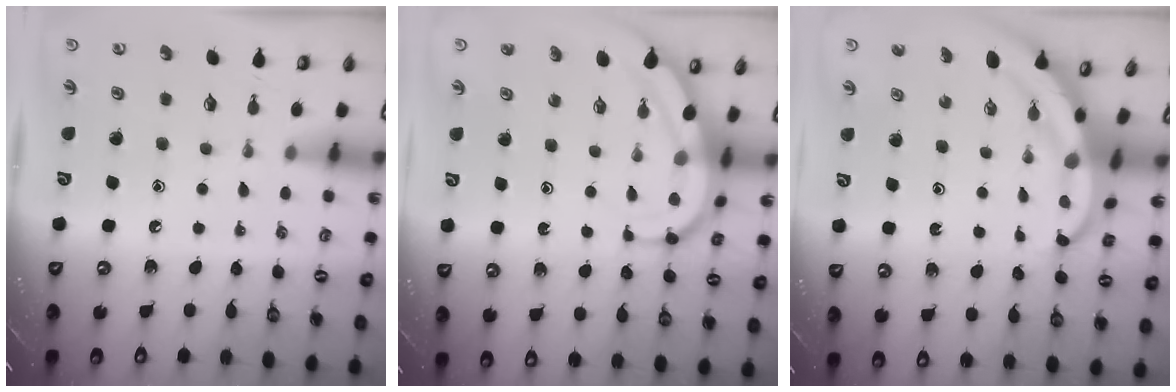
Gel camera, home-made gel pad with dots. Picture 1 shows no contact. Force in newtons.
{"total": 7.7, "press": 7.7, "slide": 0.8}
{"total": 5.4, "press": 5.4, "slide": 0.5}